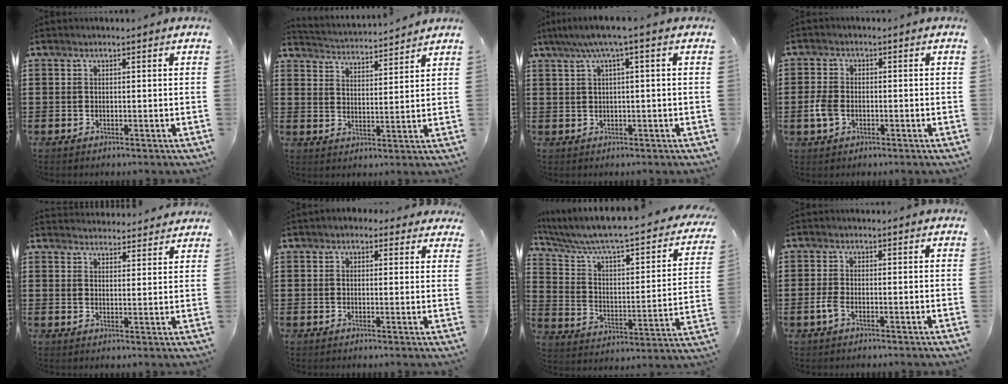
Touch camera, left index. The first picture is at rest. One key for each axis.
{"total": 3.0, "fx": 2.9, "fy": -0.4, "fz": -0.3, "tx": -0.010, "ty": -0.024, "tz": 0.047}
{"total": 3.2, "fx": 0.4, "fy": 0.0, "fz": 3.1, "tx": -0.060, "ty": -0.001, "tz": 0.003}
{"total": 3.6, "fx": -0.9, "fy": 2.4, "fz": 2.6, "tx": -0.076, "ty": -0.006, "tz": -0.025}
{"total": 3.3, "fx": 3.3, "fy": 0.2, "fz": -0.2, "tx": 0.002, "ty": -0.018, "tz": 0.061}
{"total": 1.6, "fx": 1.1, "fy": 1.1, "fz": 0.4, "tx": -0.005, "ty": 0.007, "tz": 0.017}
{"total": 4.9, "fx": 3.8, "fy": 0.9, "fz": 3.0, "tx": -0.078, "ty": -0.043, "tz": 0.056}
{"total": 2.1, "fx": -1.1, "fy": 0.8, "fz": 1.6, "tx": -0.043, "ty": -0.003, "tz": -0.025}